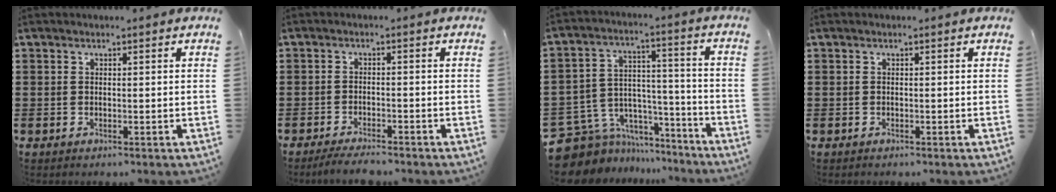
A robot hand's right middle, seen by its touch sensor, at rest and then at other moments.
{"total": 2.8, "force": [-2.7, 0.1, 0.9], "torque": [-0.016, 0.000, -0.052]}
{"total": 7.9, "force": [-6.2, 4.8, 1.1], "torque": [-0.054, 0.001, -0.117]}
{"total": 0.0}